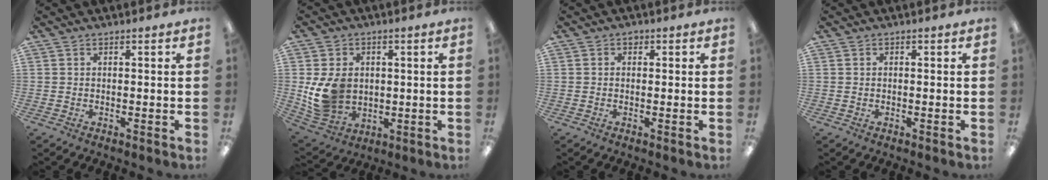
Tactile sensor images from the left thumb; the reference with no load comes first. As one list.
[{"total": 11.5, "force": [0.4, 9.5, 6.4], "torque": [-0.137, 0.006, 0.012]}, {"total": 1.1, "force": [0.1, 0.9, 0.7], "torque": [-0.007, 0.001, -0.001]}, {"total": 0.0}]